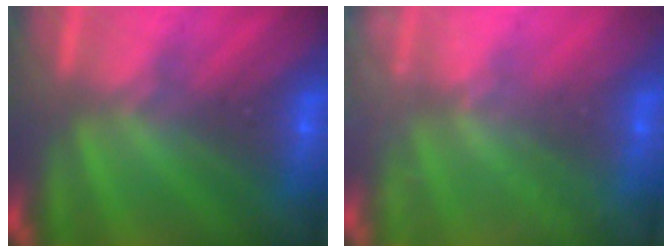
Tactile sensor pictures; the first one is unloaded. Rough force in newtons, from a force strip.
{"total": 2.2}